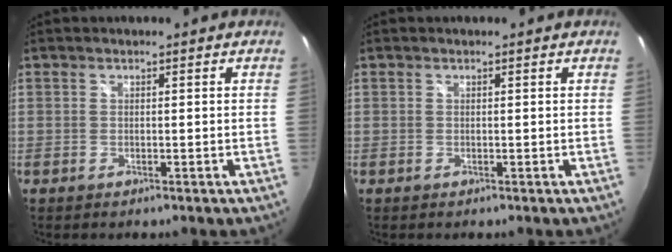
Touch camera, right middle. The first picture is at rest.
{"total": 0.0}